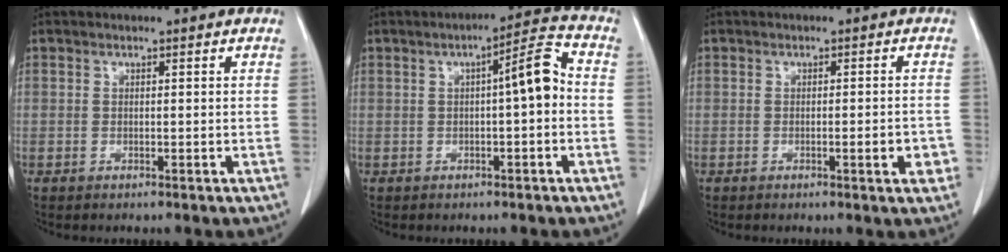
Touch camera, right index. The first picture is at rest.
{"total": 6.0, "force": [0.0, 0.7, 5.9], "torque": [-0.084, 0.019, -0.004]}
{"total": 3.1, "force": [-1.1, 0.6, 2.8], "torque": [-0.034, -0.001, -0.014]}